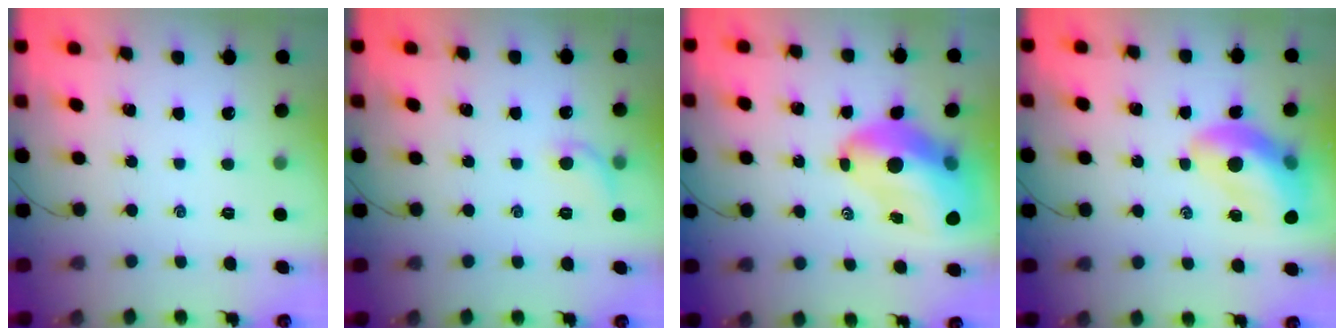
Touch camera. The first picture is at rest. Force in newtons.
{"total": 6.6, "press": 6.5, "slide": 1.3}
{"total": 15.9, "press": 15.2, "slide": 4.5}
{"total": 14.7, "press": 14.2, "slide": 3.7}